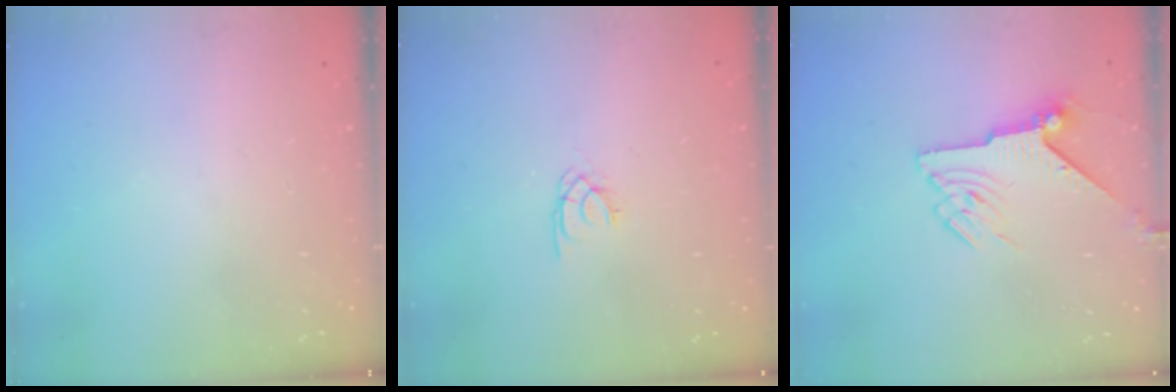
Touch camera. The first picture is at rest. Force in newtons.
{"total": 1.8, "press": 1.8, "slide": 0.3}
{"total": 7.0, "press": 7.0, "slide": 0.3}